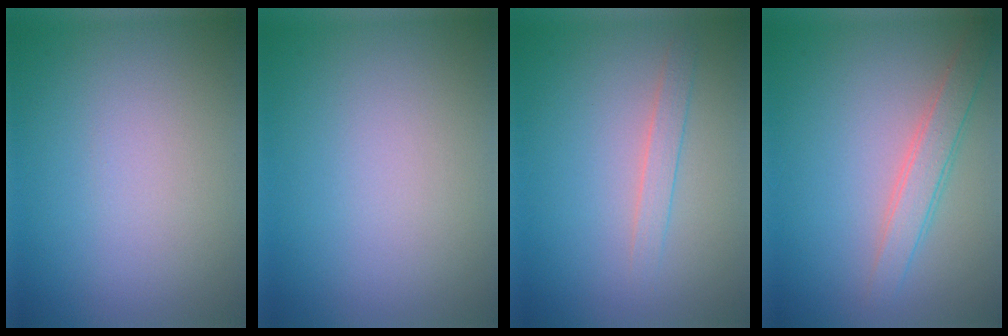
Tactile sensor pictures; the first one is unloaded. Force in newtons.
{"total": 0.0}
{"total": 1.5, "press": 1.5, "slide": 0.1}
{"total": 2.8, "press": 2.8, "slide": 0.1}